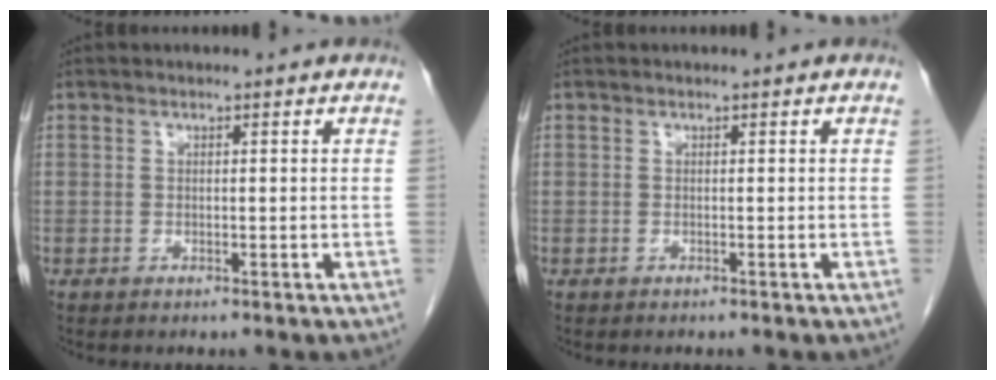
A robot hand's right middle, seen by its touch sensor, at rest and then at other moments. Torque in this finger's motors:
{"motor_torque": [-0.02, 0.00, 0.00, -0.01]}